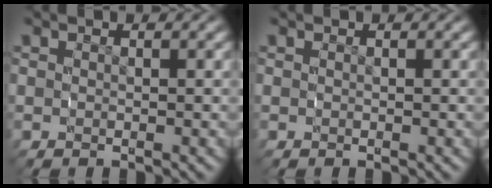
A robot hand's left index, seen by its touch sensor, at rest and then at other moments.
{"total": 0.0}